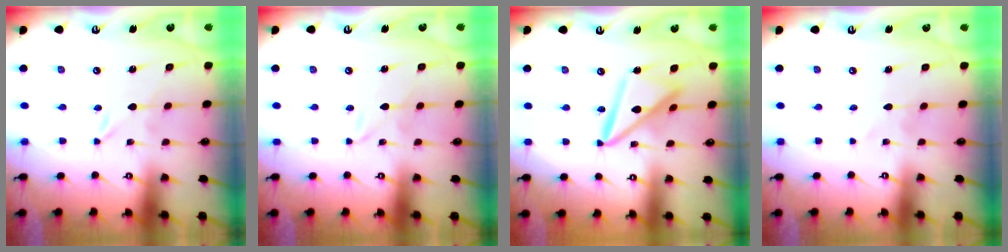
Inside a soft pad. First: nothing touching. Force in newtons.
{"total": 0.9, "press": 0.9, "slide": 0.2}
{"total": 13.5, "press": 13.4, "slide": 1.4}
{"total": 1.2, "press": 1.2, "slide": 0.1}